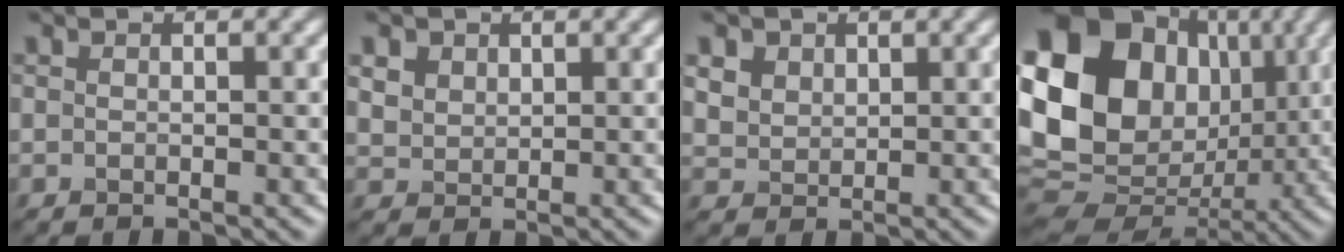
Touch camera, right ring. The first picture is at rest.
{"total": 3.2, "force": [1.9, 2.2, 1.3], "torque": [-0.042, 0.006, 0.041]}
{"total": 3.9, "force": [2.4, 2.7, 1.7], "torque": [-0.061, 0.008, 0.052]}
{"total": 19.6, "force": [3.6, 15.7, 11.1], "torque": [-0.228, 0.015, 0.072]}